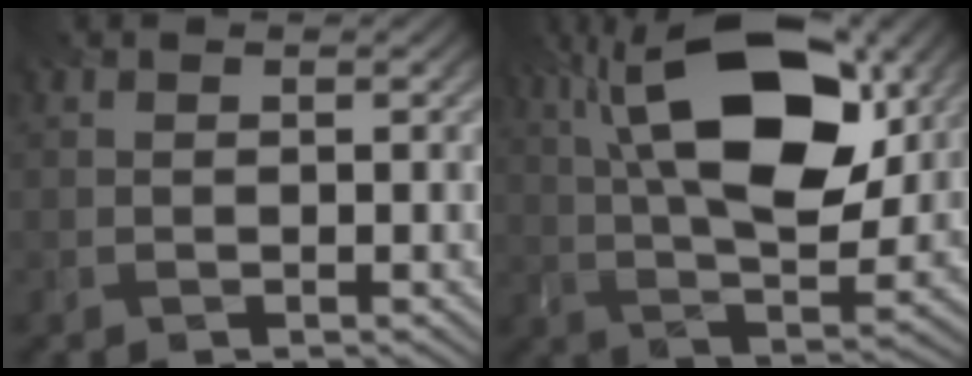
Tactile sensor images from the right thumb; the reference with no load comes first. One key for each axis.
{"total": 17.0, "fx": 5.8, "fy": 7.6, "fz": 14.1, "tx": -0.241, "ty": 0.033, "tz": 0.071}